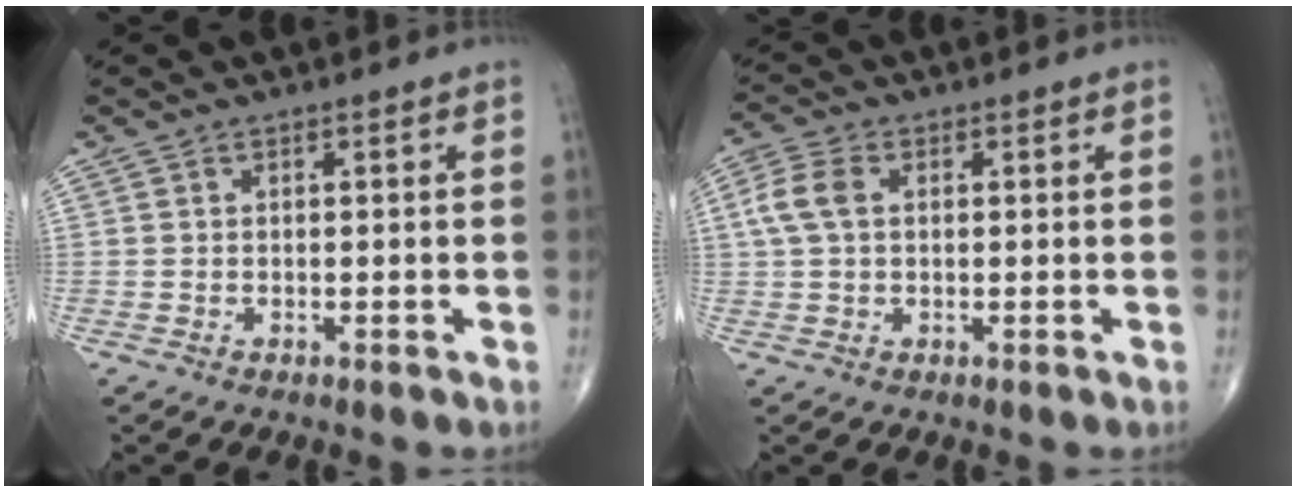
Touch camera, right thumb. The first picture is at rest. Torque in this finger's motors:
{"motor_torque": [0.02, 0.04, 0.02, -0.02, 0.01]}